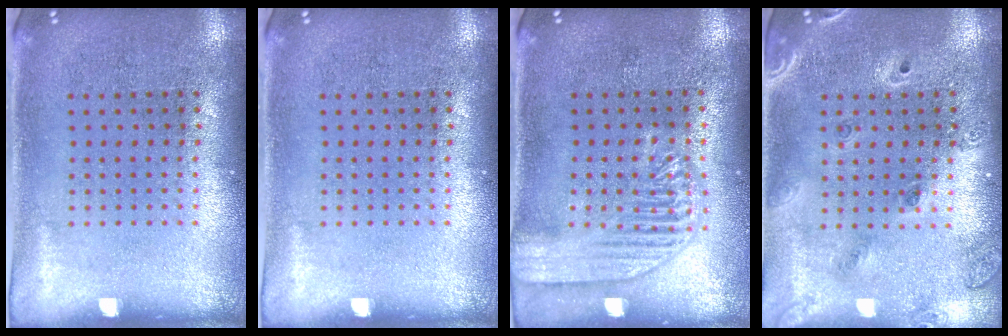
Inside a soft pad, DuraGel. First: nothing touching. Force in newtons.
{"total": 0.0}
{"total": 1.9, "press": 1.8, "slide": 0.2}
{"total": 1.5, "press": 1.3, "slide": 0.7}